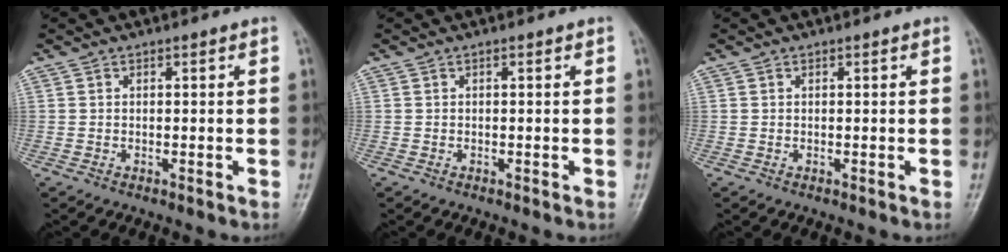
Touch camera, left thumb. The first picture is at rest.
{"total": 0.0}
{"total": 0.0}